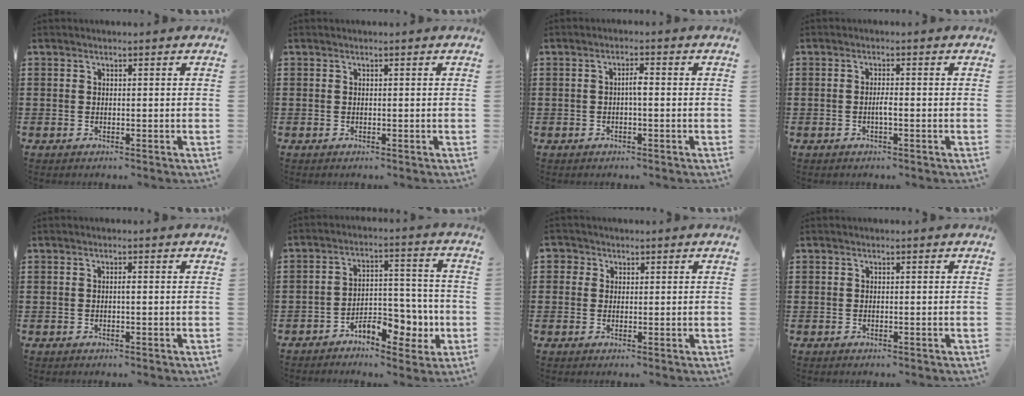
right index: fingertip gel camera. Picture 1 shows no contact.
{"total": 0.0}
{"total": 2.1, "force": [-0.3, 0.5, 2.0], "torque": [-0.038, 0.004, -0.006]}
{"total": 1.7, "force": [-0.5, 0.1, 1.6], "torque": [-0.038, -0.004, -0.011]}
{"total": 0.7, "force": [-0.1, 0.1, 0.7], "torque": [-0.013, -0.004, -0.001]}
{"total": 7.5, "force": [-4.1, 4.2, 4.7], "torque": [-0.057, 0.020, -0.075]}
{"total": 1.6, "force": [0.6, 1.5, 0.1], "torque": [-0.010, 0.009, 0.009]}
{"total": 0.0}